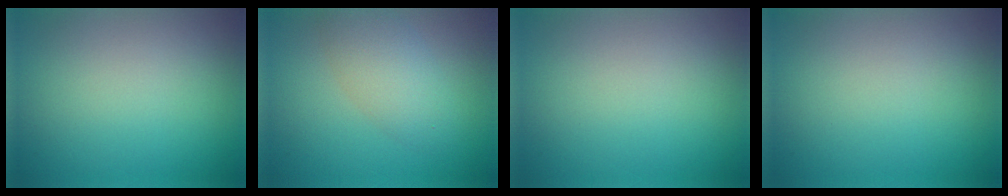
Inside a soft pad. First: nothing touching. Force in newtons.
{"total": 2.7, "press": 2.7, "slide": 0.2}
{"total": 0.0}
{"total": 0.0}